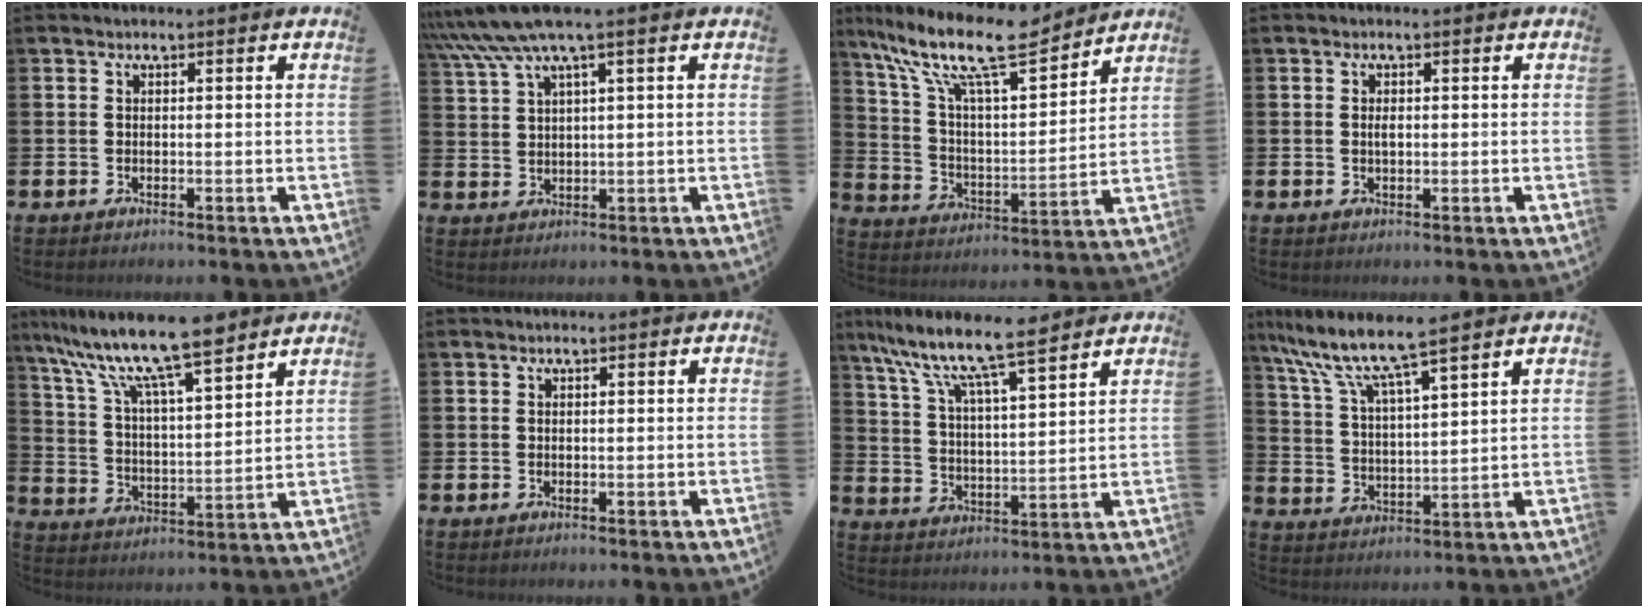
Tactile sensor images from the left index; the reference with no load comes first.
{"total": 6.4, "force": [4.6, 0.4, 4.5], "torque": [-0.103, -0.006, 0.082]}
{"total": 13.7, "force": [11.1, 3.2, 7.4], "torque": [-0.174, -0.065, 0.192]}
{"total": 1.0, "force": [0.1, 0.5, 0.9], "torque": [-0.018, 0.003, 0.000]}
{"total": 12.4, "force": [10.5, 1.6, 6.3], "torque": [-0.149, -0.056, 0.182]}
{"total": 0.0}
{"total": 9.3, "force": [8.0, 1.6, 4.4], "torque": [-0.114, -0.051, 0.135]}
{"total": 7.8, "force": [6.9, 0.6, 3.6], "torque": [-0.103, -0.041, 0.117]}